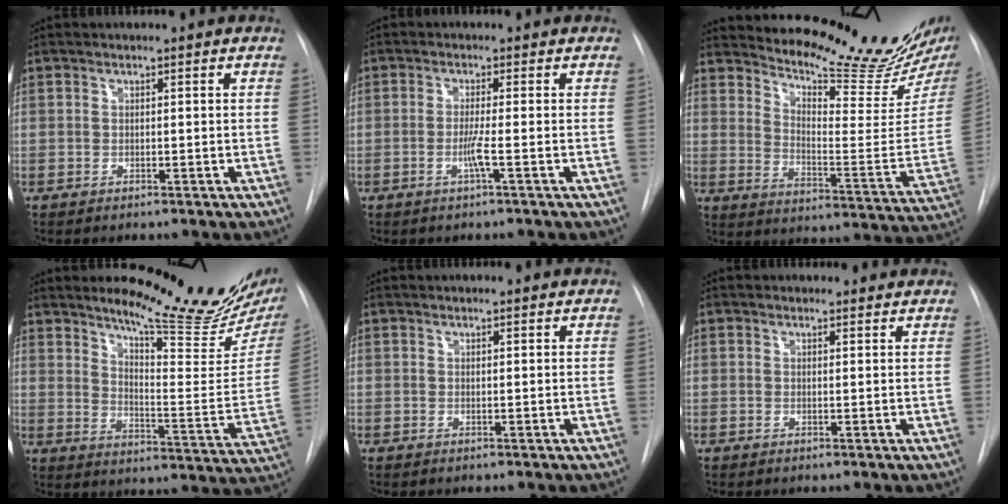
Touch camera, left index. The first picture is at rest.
{"total": 2.4, "force": [-0.9, -0.6, 2.1], "torque": [-0.046, -0.004, -0.018]}
{"total": 18.7, "force": [17.5, 0.4, 6.4], "torque": [-0.107, -0.112, 0.234]}
{"total": 17.9, "force": [15.5, 1.0, 8.8], "torque": [-0.127, -0.096, 0.206]}
{"total": 2.5, "force": [2.4, 0.4, 0.5], "torque": [-0.013, 0.018, 0.027]}
{"total": 2.5, "force": [2.4, 0.8, -0.1], "torque": [0.000, 0.001, 0.017]}